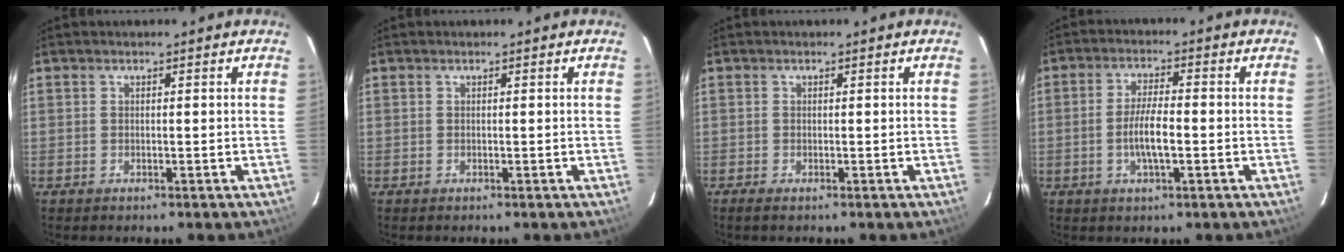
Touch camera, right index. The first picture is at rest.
{"total": 0.0}
{"total": 0.7, "force": [-0.5, 0.2, 0.5], "torque": [-0.013, -0.003, -0.010]}
{"total": 5.7, "force": [-1.5, 1.2, 5.4], "torque": [-0.107, -0.001, -0.027]}